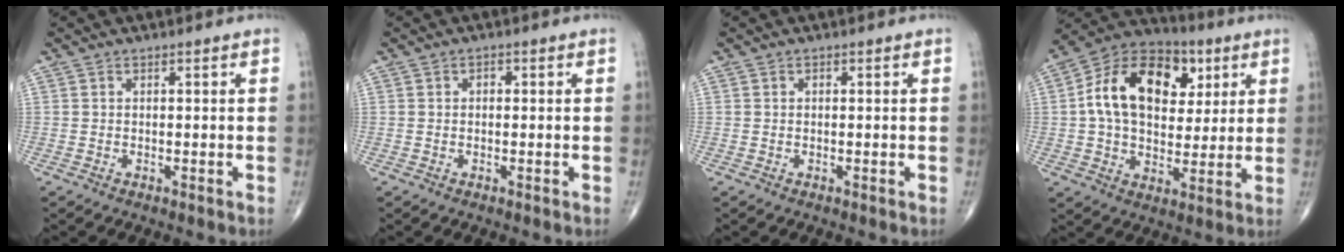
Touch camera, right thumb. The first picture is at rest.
{"total": 1.2, "force": [0.1, 0.8, 0.9], "torque": [-0.011, 0.007, 0.000]}
{"total": 0.5, "force": [0.1, 0.3, 0.4], "torque": [-0.009, 0.001, 0.003]}
{"total": 19.9, "force": [4.8, 13.2, 14.1], "torque": [-0.212, 0.009, 0.073]}